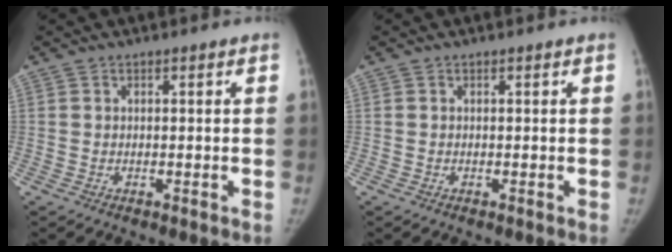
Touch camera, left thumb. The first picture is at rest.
{"total": 0.0}